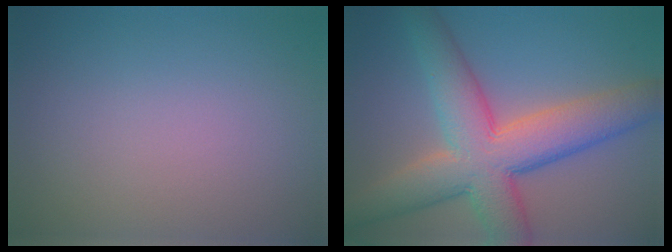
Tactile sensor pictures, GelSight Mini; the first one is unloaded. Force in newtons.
{"total": 9.9, "press": 9.9, "slide": 0.5}